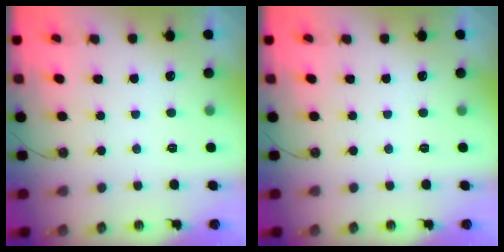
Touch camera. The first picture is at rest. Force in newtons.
{"total": 0.0}